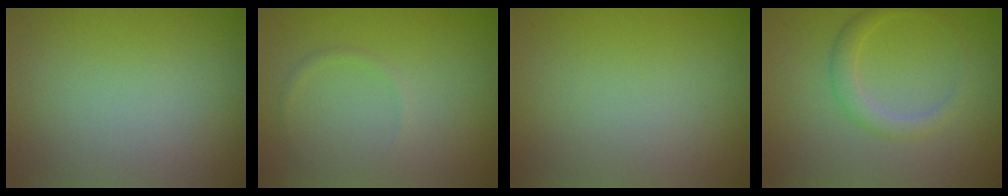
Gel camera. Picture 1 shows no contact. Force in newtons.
{"total": 0.6, "press": 0.6, "slide": 0.0}
{"total": 0.0}
{"total": 2.1, "press": 2.1, "slide": 0.1}